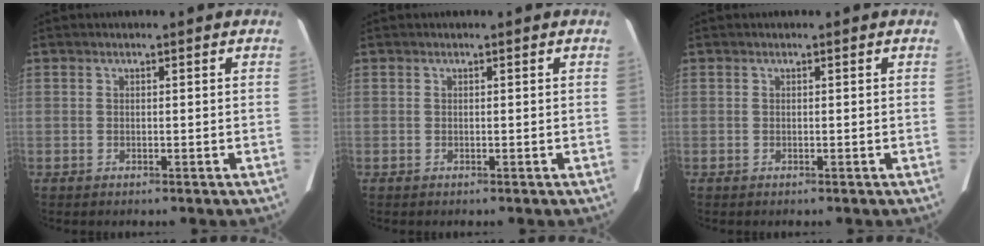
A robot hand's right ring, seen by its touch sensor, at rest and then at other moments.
{"total": 0.0}
{"total": 0.0}